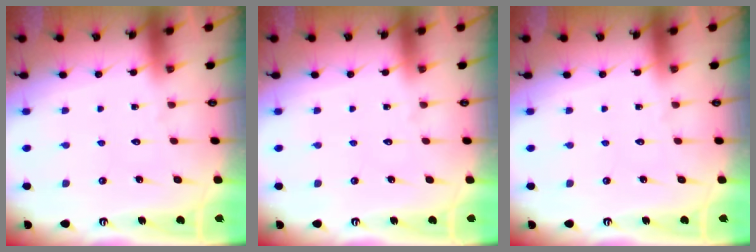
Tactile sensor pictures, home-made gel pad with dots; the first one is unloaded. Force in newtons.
{"total": 0.0}
{"total": 0.0}